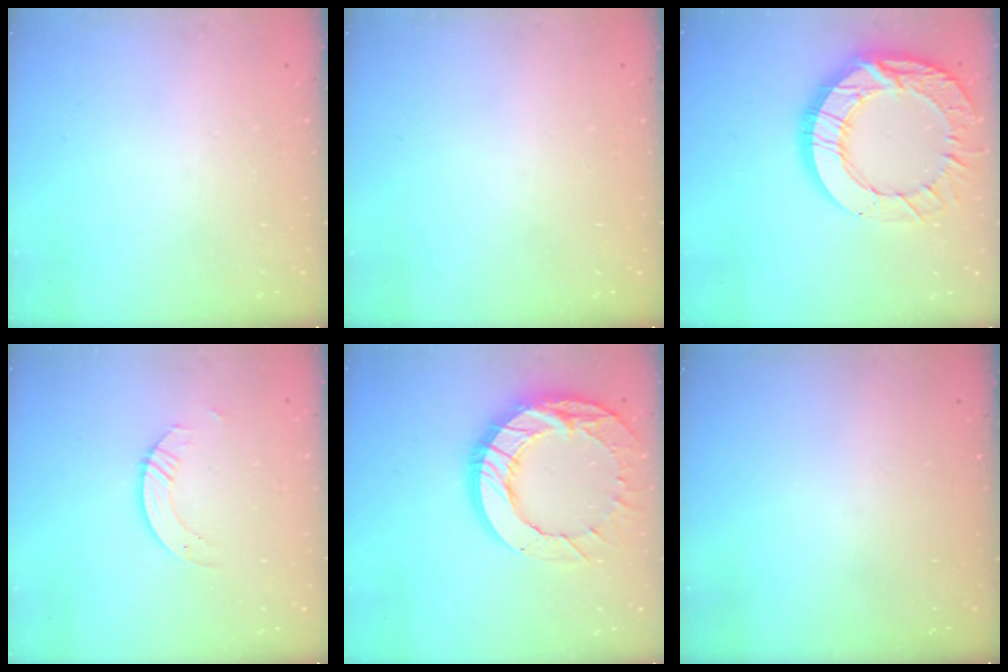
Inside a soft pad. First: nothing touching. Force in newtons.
{"total": 0.0}
{"total": 22.1, "press": 22.0, "slide": 2.0}
{"total": 3.2, "press": 3.1, "slide": 0.3}
{"total": 20.9, "press": 20.8, "slide": 1.9}
{"total": 0.0}